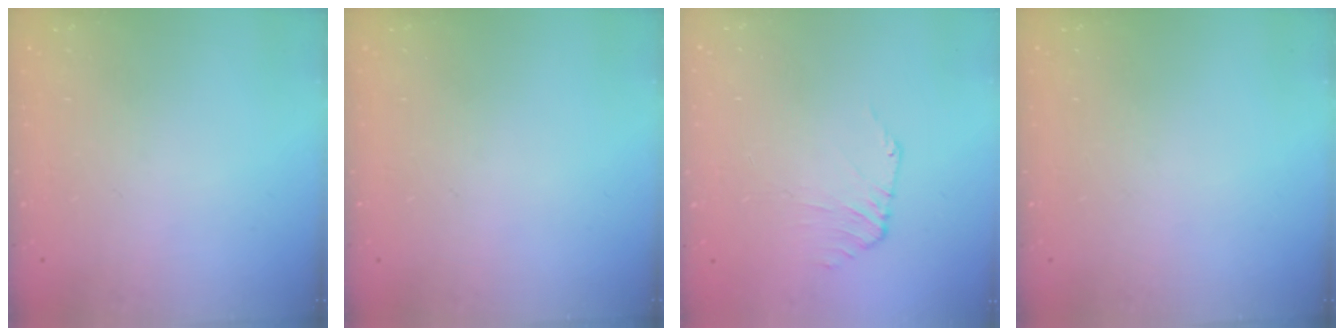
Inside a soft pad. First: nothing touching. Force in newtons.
{"total": 0.0}
{"total": 0.0}
{"total": 0.0}